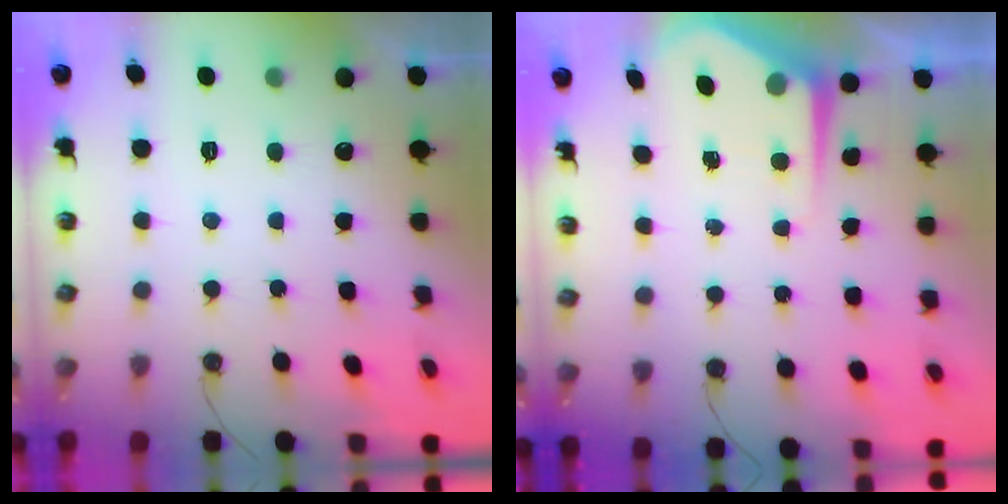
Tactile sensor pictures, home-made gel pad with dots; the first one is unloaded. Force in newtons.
{"total": 6.7, "press": 6.7, "slide": 0.2}